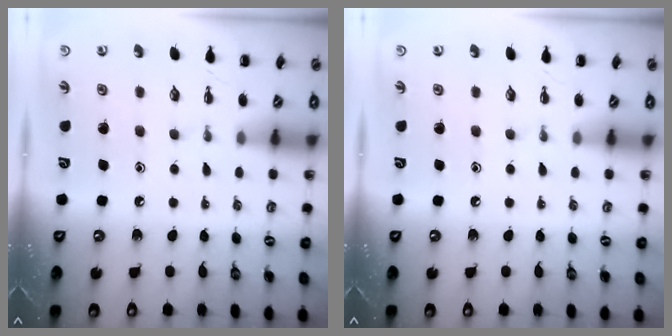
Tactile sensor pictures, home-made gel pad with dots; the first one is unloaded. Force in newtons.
{"total": 0.0}